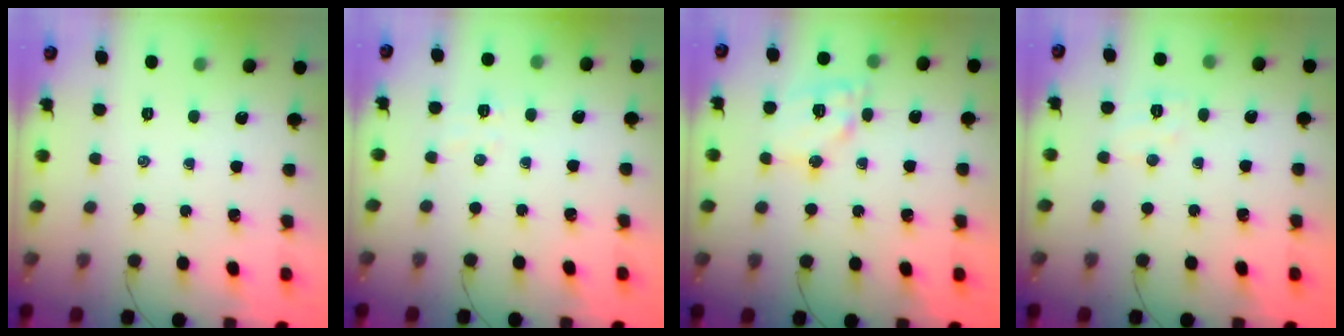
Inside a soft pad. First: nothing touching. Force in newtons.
{"total": 4.2, "press": 4.1, "slide": 0.8}
{"total": 13.4, "press": 13.3, "slide": 1.9}
{"total": 4.7, "press": 4.6, "slide": 1.1}